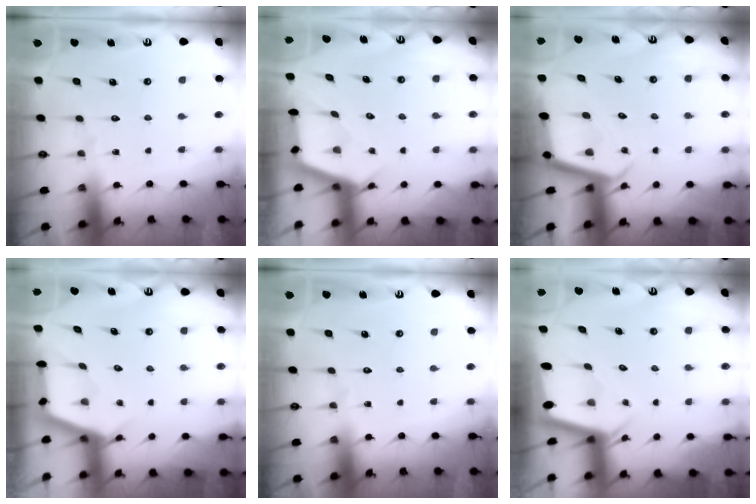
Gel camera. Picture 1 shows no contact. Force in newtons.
{"total": 2.5, "press": 2.5, "slide": 0.3}
{"total": 3.9, "press": 3.9, "slide": 0.3}
{"total": 2.5, "press": 2.5, "slide": 0.4}
{"total": 0.0}
{"total": 2.2, "press": 2.2, "slide": 0.1}